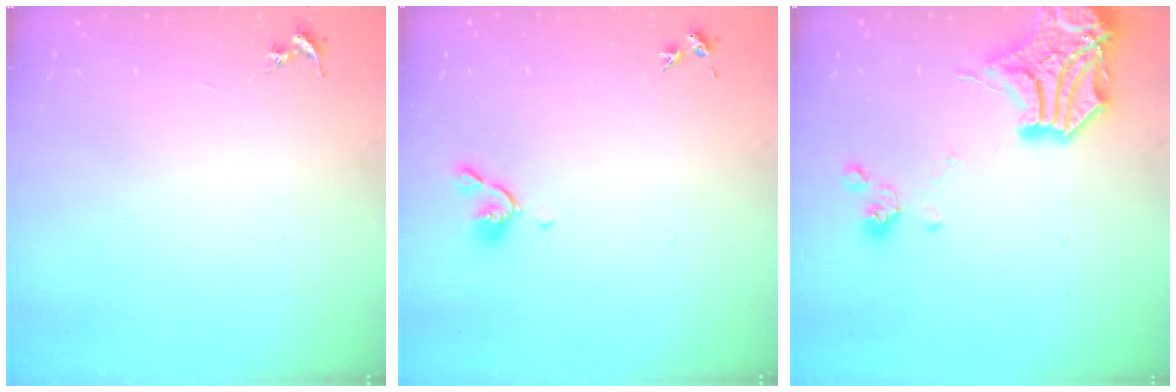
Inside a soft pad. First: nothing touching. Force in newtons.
{"total": 5.6, "press": 5.5, "slide": 1.0}
{"total": 19.9, "press": 19.8, "slide": 2.6}